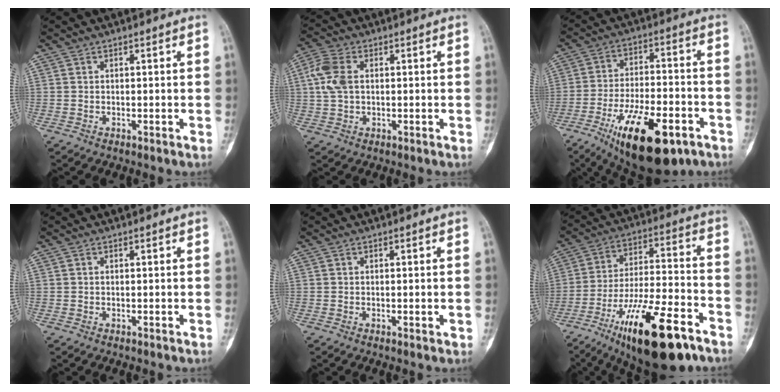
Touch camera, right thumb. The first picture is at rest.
{"total": 6.4, "force": [0.8, 4.0, 4.9], "torque": [-0.122, 0.012, 0.011]}
{"total": 20.0, "force": [-10.3, 8.2, 15.1], "torque": [-0.241, 0.040, -0.156]}
{"total": 0.0}
{"total": 1.2, "force": [-0.2, 0.4, 1.1], "torque": [-0.009, -0.002, -0.002]}
{"total": 22.3, "force": [-12.7, 6.9, 16.9], "torque": [-0.285, 0.061, -0.206]}